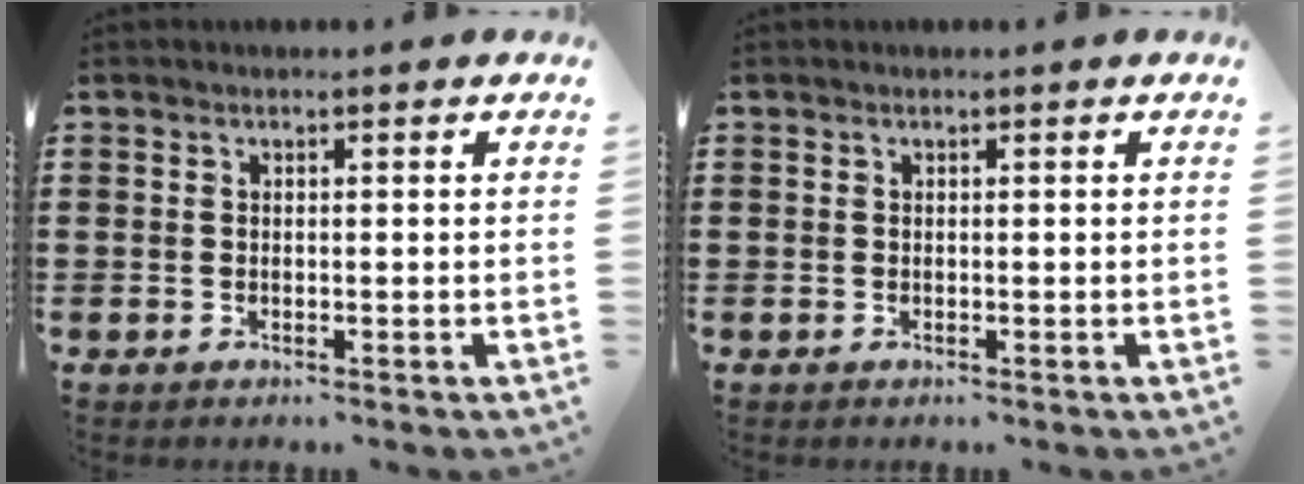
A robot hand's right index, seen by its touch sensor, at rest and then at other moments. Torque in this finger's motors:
{"motor_torque": [0.21, 0.37, 0.00, 0.00]}